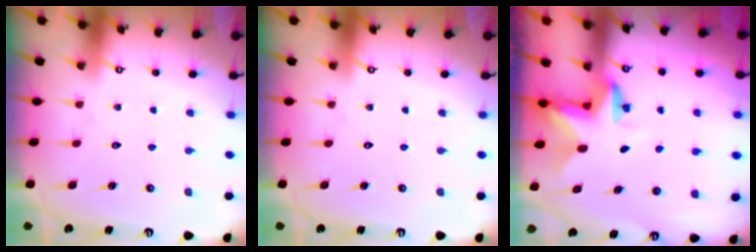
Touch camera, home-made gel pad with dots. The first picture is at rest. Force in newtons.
{"total": 0.0}
{"total": 2.8, "press": 2.8, "slide": 0.2}